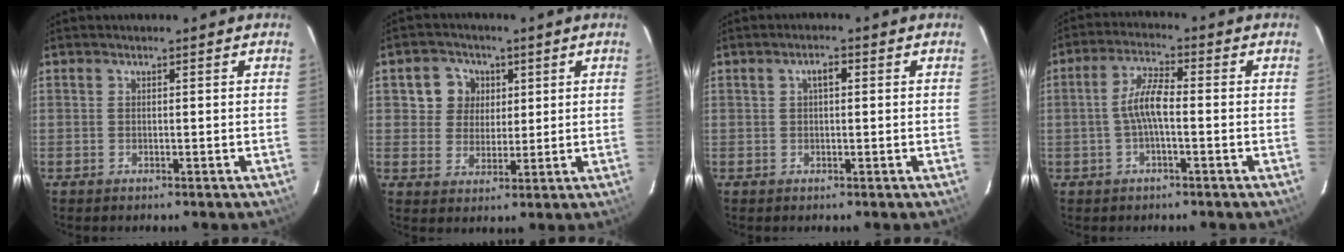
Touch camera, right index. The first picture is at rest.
{"total": 6.9, "force": [1.9, 6.4, 1.8], "torque": [-0.039, 0.018, 0.032]}
{"total": 2.0, "force": [0.5, 0.9, 1.8], "torque": [-0.032, 0.010, 0.008]}
{"total": 5.5, "force": [-0.9, 1.4, 5.3], "torque": [-0.109, 0.012, -0.018]}